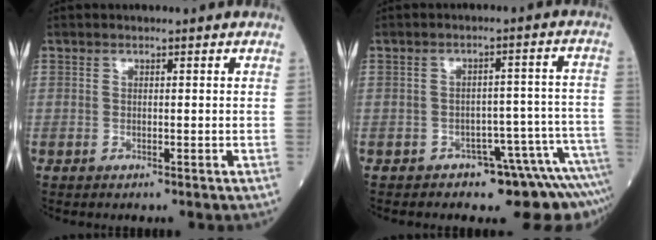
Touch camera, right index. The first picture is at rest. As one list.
[{"total": 7.6, "force": [-6.5, 2.7, 2.9], "torque": [-0.008, 0.037, -0.082]}]